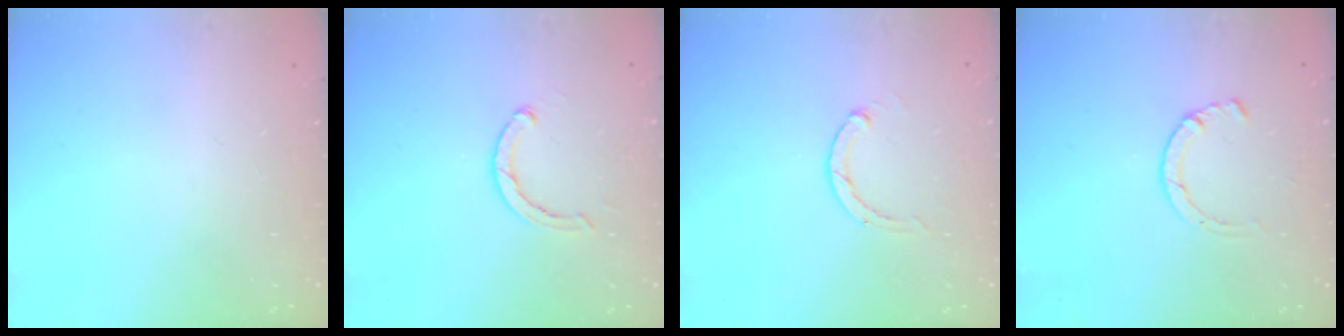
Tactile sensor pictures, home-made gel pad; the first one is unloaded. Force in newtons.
{"total": 3.5, "press": 3.4, "slide": 0.6}
{"total": 2.8, "press": 2.8, "slide": 0.5}
{"total": 1.2, "press": 1.2, "slide": 0.3}